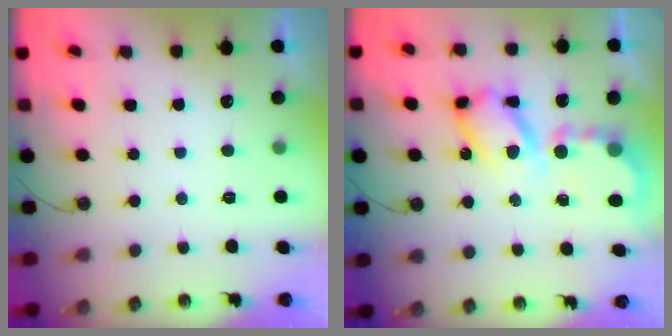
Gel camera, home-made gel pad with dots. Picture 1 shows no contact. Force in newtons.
{"total": 13.0, "press": 12.9, "slide": 1.2}